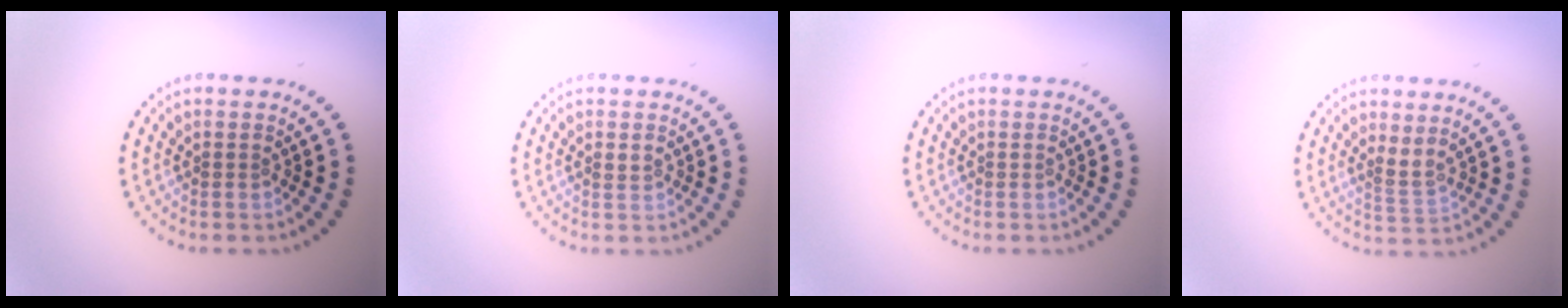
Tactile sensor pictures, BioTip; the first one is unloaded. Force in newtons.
{"total": 0.8, "press": 0.8, "slide": 0.2}
{"total": 0.0}
{"total": 1.7, "press": 1.1, "slide": 1.3}